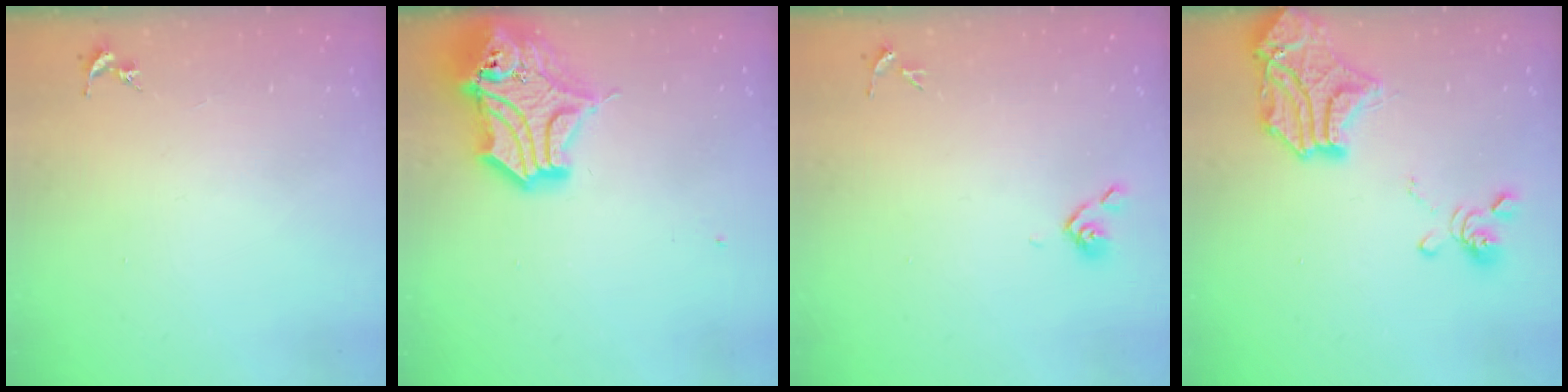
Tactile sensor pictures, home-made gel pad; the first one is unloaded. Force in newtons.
{"total": 17.7, "press": 17.5, "slide": 2.6}
{"total": 3.7, "press": 3.6, "slide": 0.8}
{"total": 19.3, "press": 19.0, "slide": 3.0}